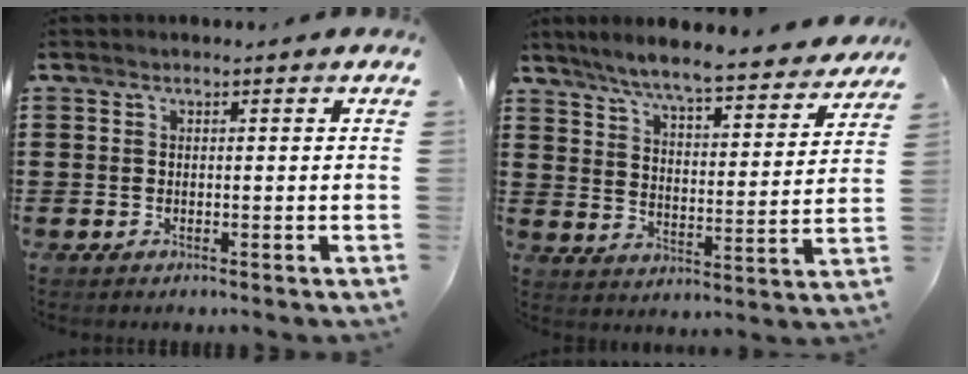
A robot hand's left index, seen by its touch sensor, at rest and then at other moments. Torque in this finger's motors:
{"motor_torque": [1.05, -1.09, 0.41, 0.21]}